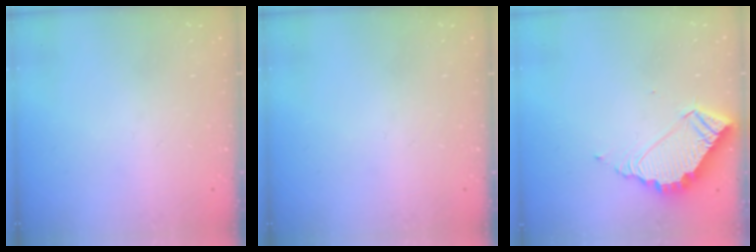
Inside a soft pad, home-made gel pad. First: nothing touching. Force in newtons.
{"total": 0.0}
{"total": 5.9, "press": 5.9, "slide": 0.3}